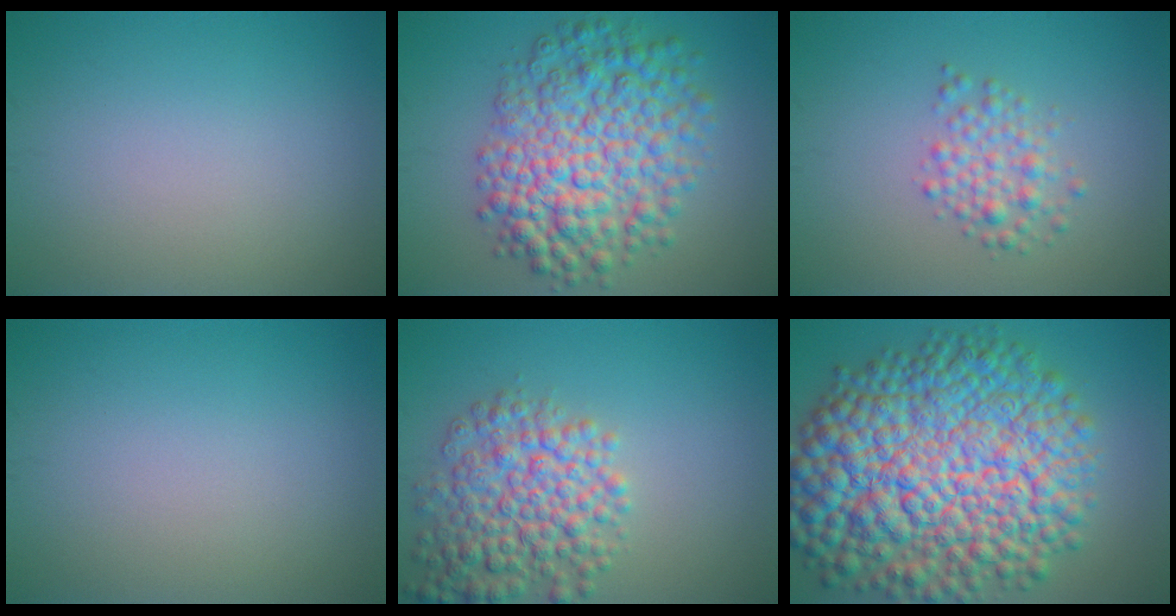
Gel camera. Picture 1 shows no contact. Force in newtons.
{"total": 9.4, "press": 9.4, "slide": 0.2}
{"total": 2.6, "press": 2.5, "slide": 0.0}
{"total": 0.0}
{"total": 6.5, "press": 6.5, "slide": 0.2}
{"total": 16.7, "press": 16.7, "slide": 0.4}